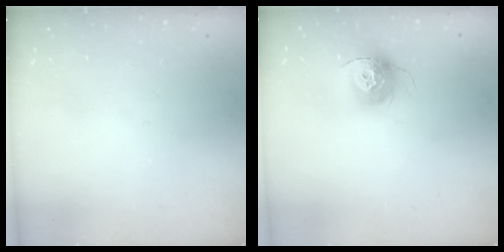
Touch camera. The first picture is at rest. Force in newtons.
{"total": 12.1, "press": 12.1, "slide": 0.8}